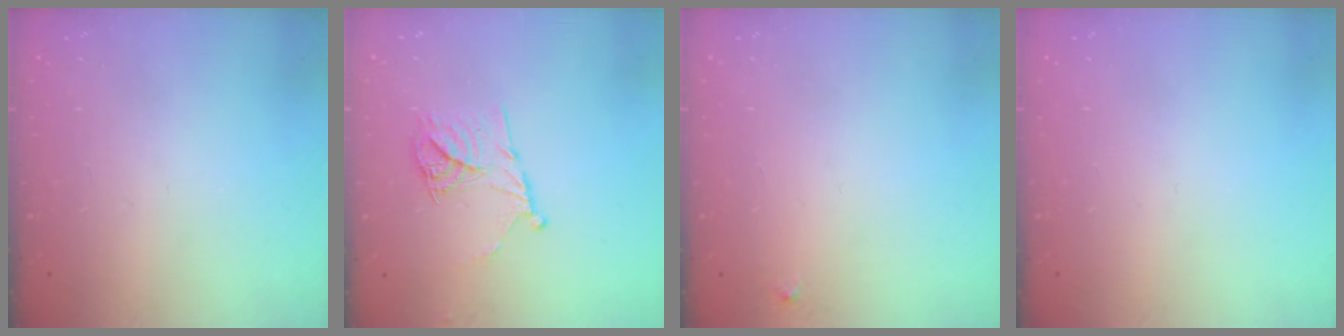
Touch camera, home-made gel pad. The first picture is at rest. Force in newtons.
{"total": 11.8, "press": 11.8, "slide": 0.9}
{"total": 2.3, "press": 2.3, "slide": 0.2}
{"total": 0.0}